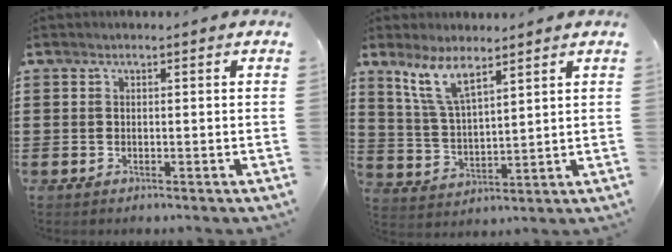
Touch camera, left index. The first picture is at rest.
{"total": 7.2, "force": [5.2, 1.8, 4.8], "torque": [-0.108, -0.007, 0.094]}